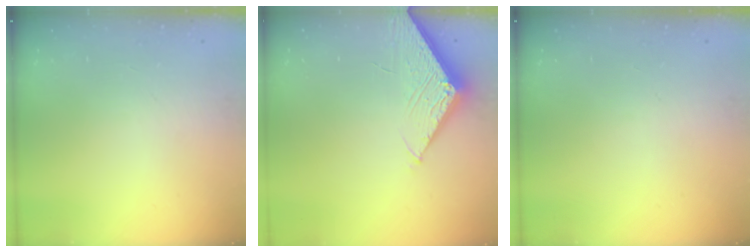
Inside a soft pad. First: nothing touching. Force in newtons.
{"total": 6.1, "press": 6.1, "slide": 0.5}
{"total": 0.0}